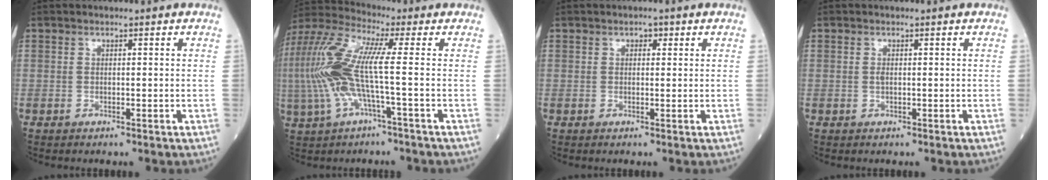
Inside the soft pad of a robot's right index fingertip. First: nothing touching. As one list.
[{"total": 11.9, "force": [-1.0, 1.3, 11.8], "torque": [-0.280, 0.021, -0.028]}, {"total": 1.1, "force": [0.6, 0.7, 0.6], "torque": [-0.006, 0.003, 0.007]}, {"total": 0.6, "force": [0.0, 0.2, 0.6], "torque": [-0.015, 0.000, -0.001]}]